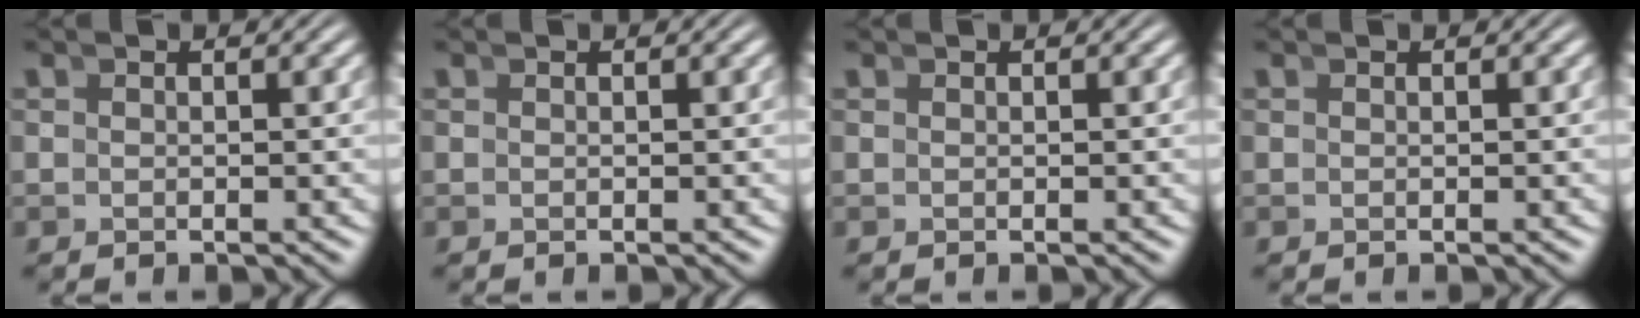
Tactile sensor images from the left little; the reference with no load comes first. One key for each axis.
{"total": 0.0}
{"total": 0.0}
{"total": 0.0}